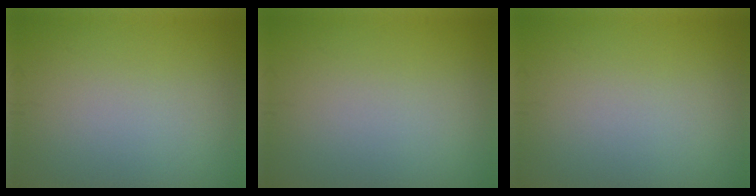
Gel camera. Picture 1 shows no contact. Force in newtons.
{"total": 0.0}
{"total": 0.0}